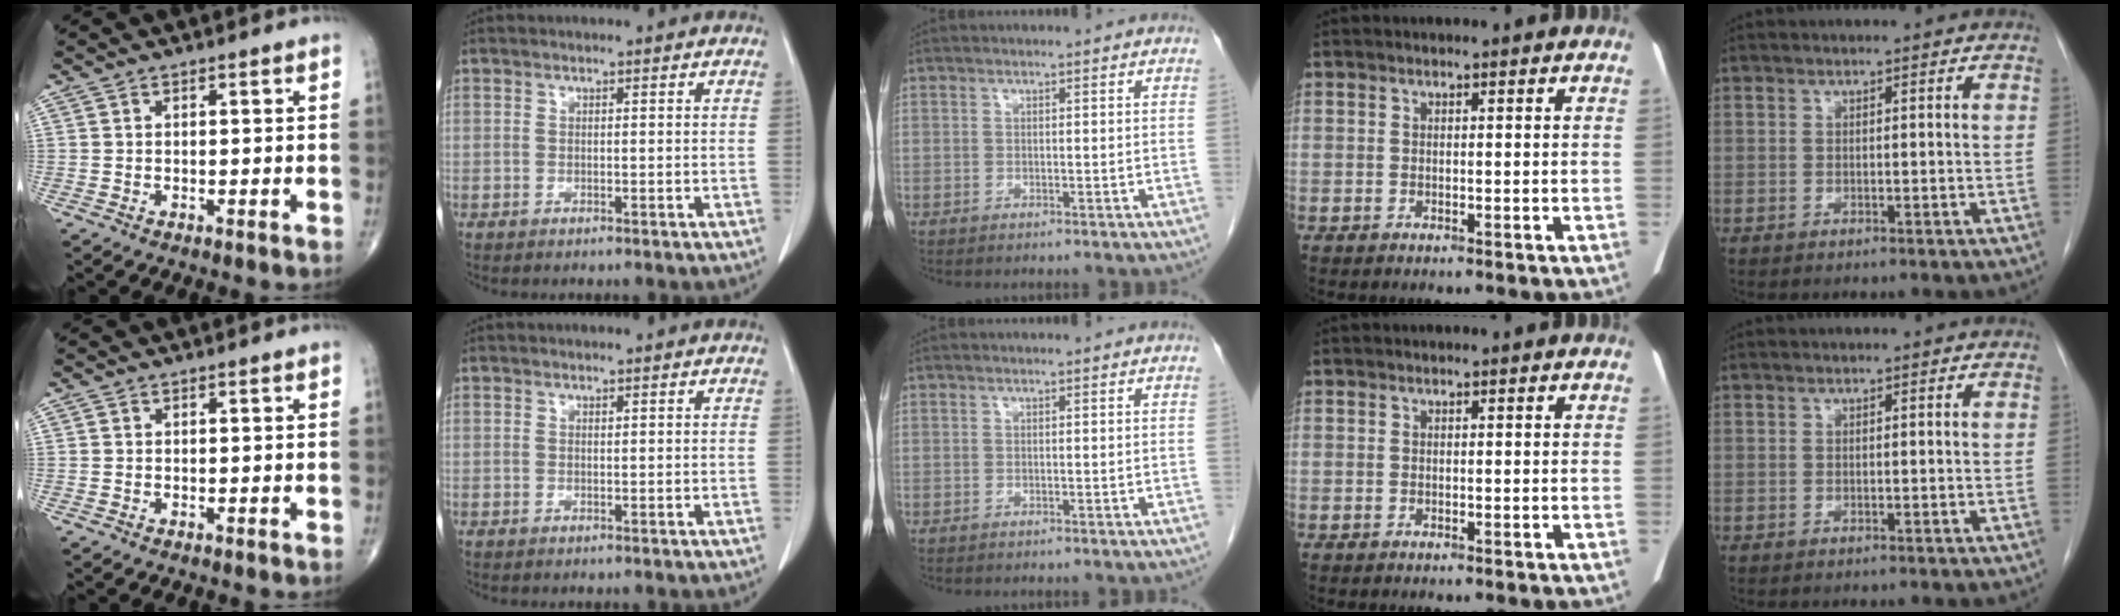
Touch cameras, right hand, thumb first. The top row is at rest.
{}